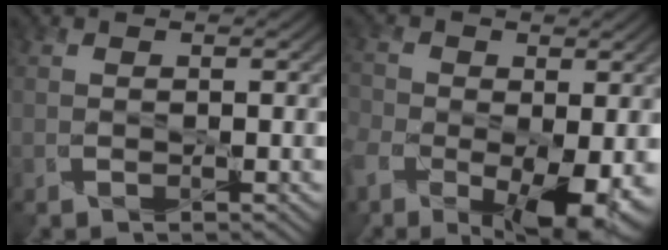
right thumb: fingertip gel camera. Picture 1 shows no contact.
{"total": 12.4, "force": [-4.5, 7.1, 9.1], "torque": [-0.182, -0.036, -0.071]}